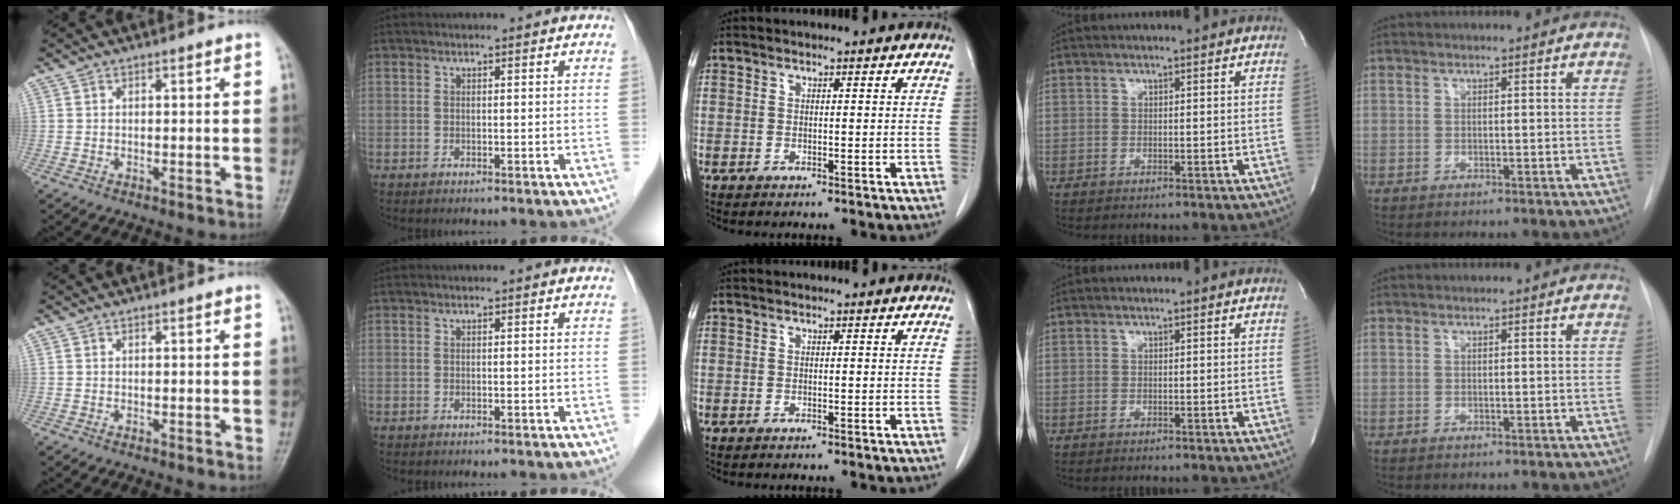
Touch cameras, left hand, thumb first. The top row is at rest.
{}